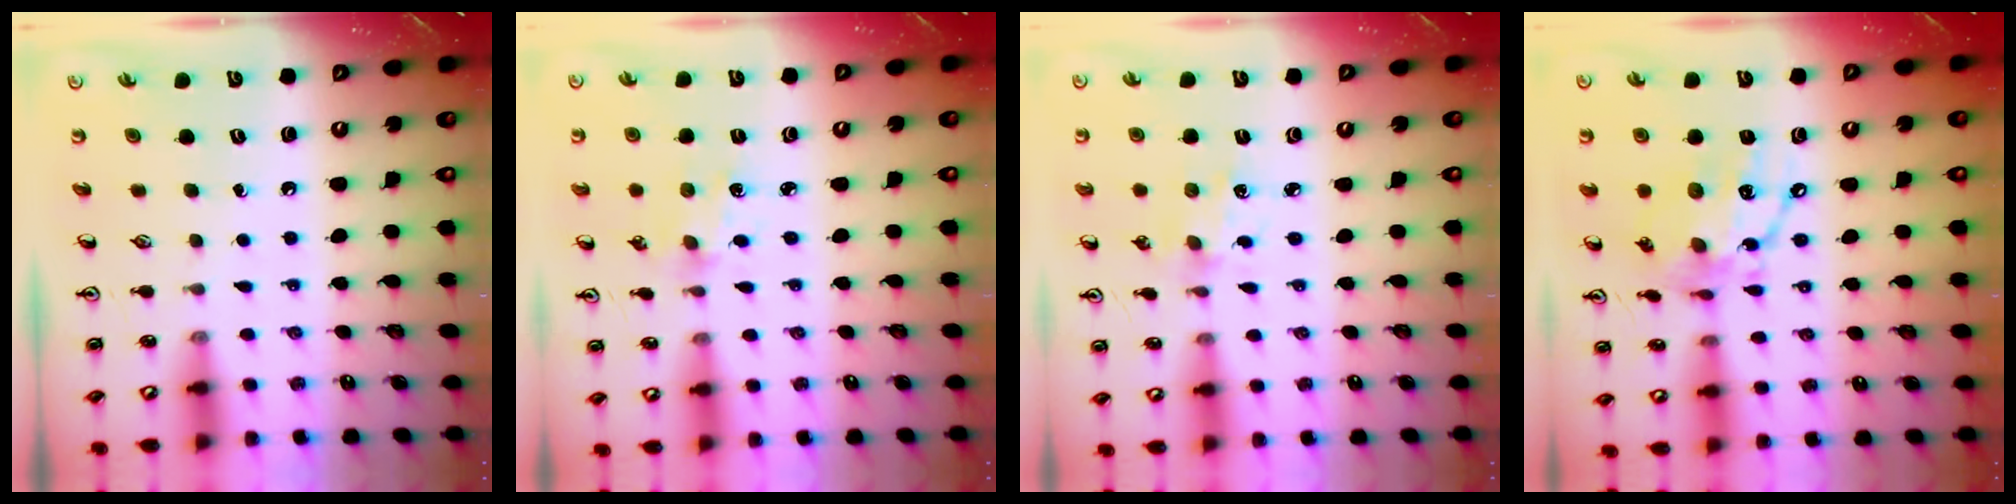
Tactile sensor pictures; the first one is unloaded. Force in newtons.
{"total": 3.2, "press": 3.2, "slide": 0.4}
{"total": 2.7, "press": 2.7, "slide": 0.4}
{"total": 14.9, "press": 14.8, "slide": 1.0}